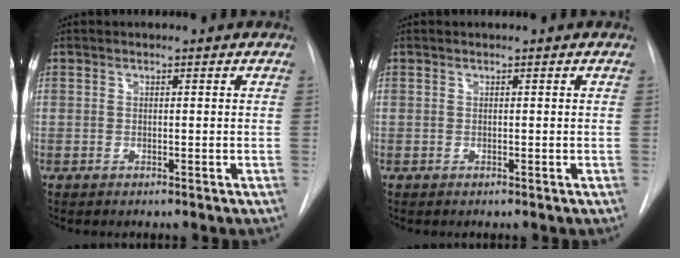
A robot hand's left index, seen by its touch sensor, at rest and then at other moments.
{"total": 0.0}